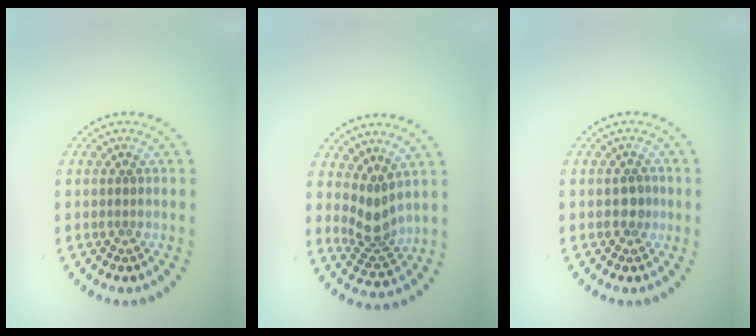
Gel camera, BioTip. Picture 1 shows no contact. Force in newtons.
{"total": 2.9, "press": 2.1, "slide": 2.0}
{"total": 1.2, "press": 1.2, "slide": 0.3}